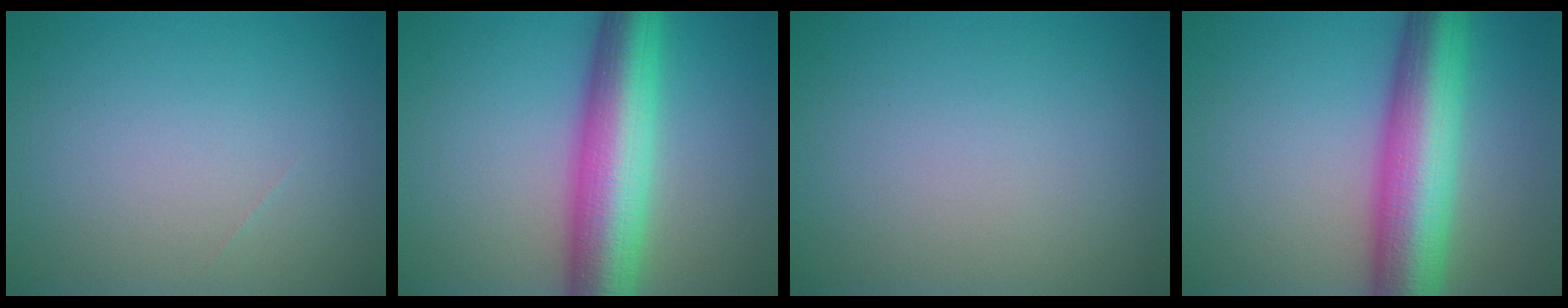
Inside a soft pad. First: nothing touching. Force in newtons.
{"total": 9.4, "press": 9.4, "slide": 0.3}
{"total": 0.0}
{"total": 10.1, "press": 10.1, "slide": 0.1}